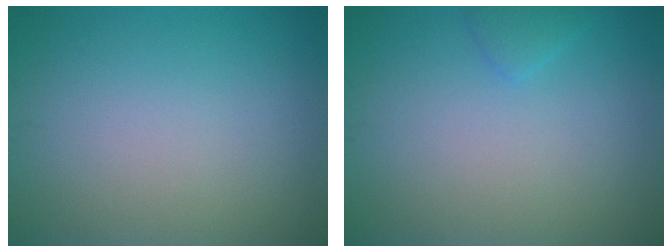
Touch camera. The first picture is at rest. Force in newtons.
{"total": 1.0, "press": 1.0, "slide": 0.1}